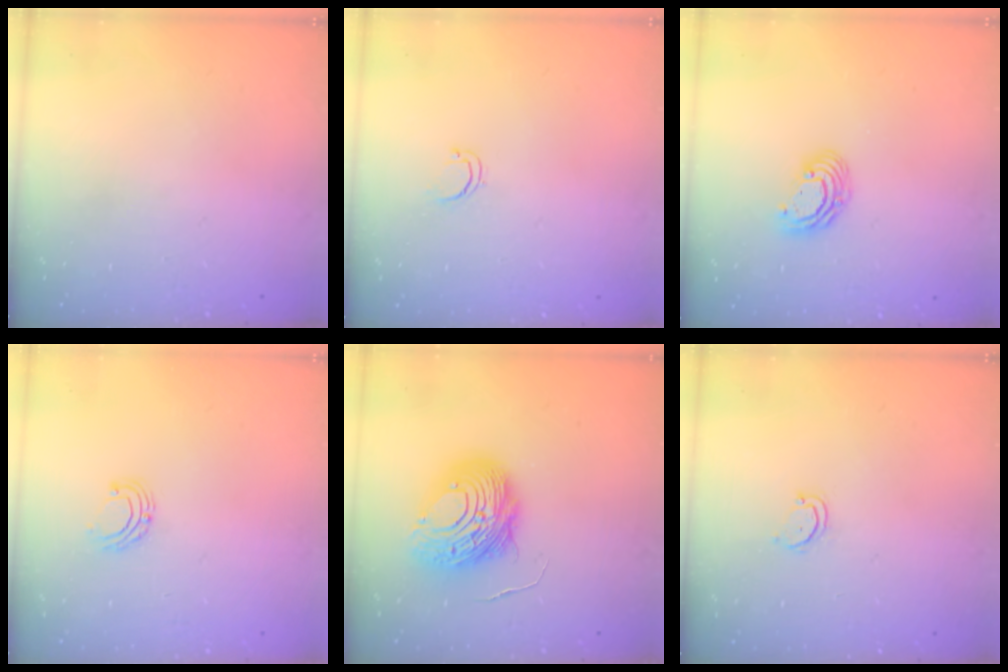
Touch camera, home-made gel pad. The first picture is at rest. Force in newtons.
{"total": 3.5, "press": 3.4, "slide": 0.8}
{"total": 6.1, "press": 6.1, "slide": 0.3}
{"total": 5.9, "press": 5.9, "slide": 0.6}
{"total": 13.2, "press": 13.2, "slide": 1.3}
{"total": 2.7, "press": 2.7, "slide": 0.3}